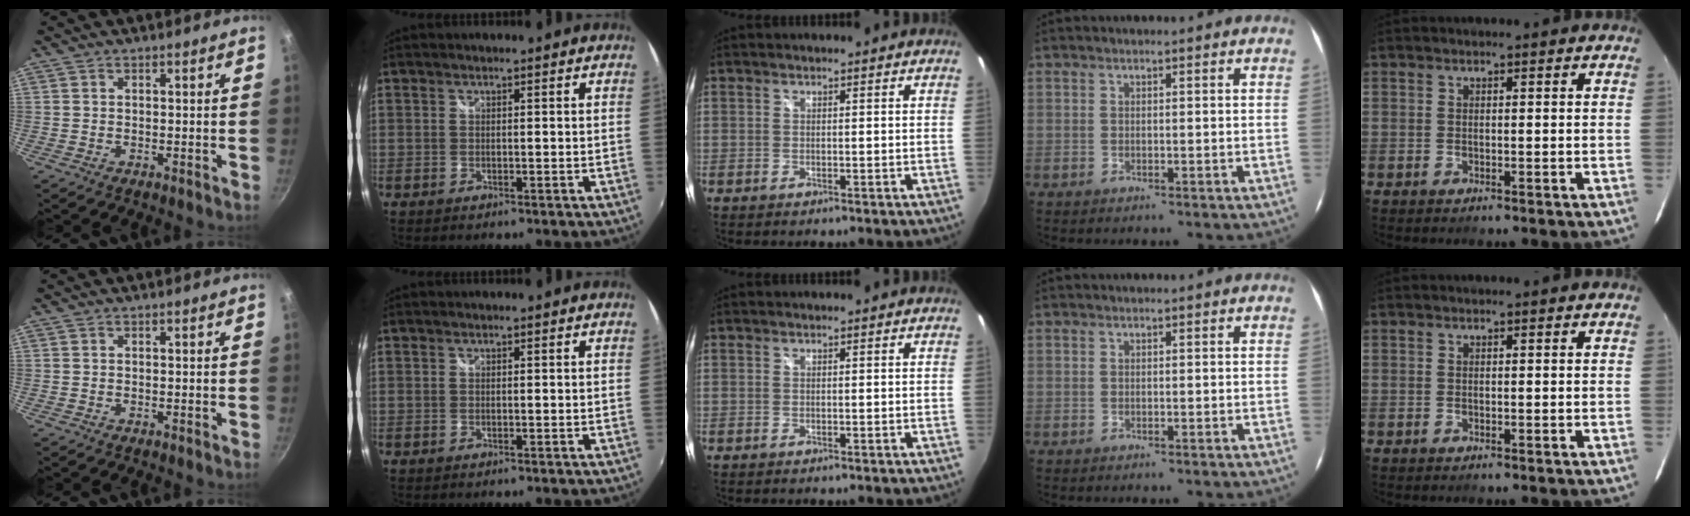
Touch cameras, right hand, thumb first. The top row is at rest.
{}